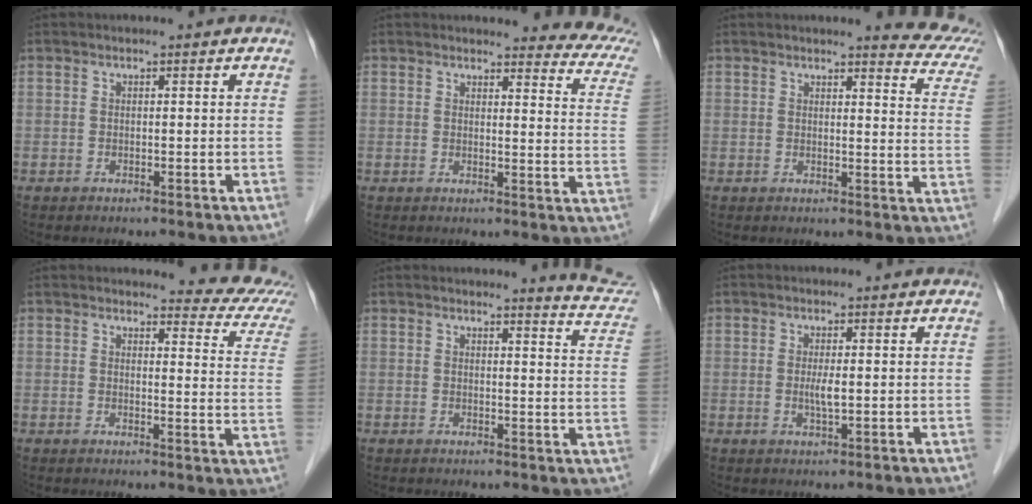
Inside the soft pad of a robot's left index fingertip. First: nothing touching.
{"total": 12.2, "force": [11.5, 1.9, 3.5], "torque": [-0.009, -0.060, 0.091]}
{"total": 9.4, "force": [8.6, 1.1, 3.5], "torque": [-0.023, -0.041, 0.065]}
{"total": 9.7, "force": [9.2, 1.7, 2.5], "torque": [-0.007, -0.052, 0.072]}
{"total": 7.4, "force": [7.3, 0.0, 0.6], "torque": [0.000, -0.056, 0.057]}
{"total": 2.0, "force": [0.1, 0.4, 2.0], "torque": [-0.042, -0.003, 0.002]}